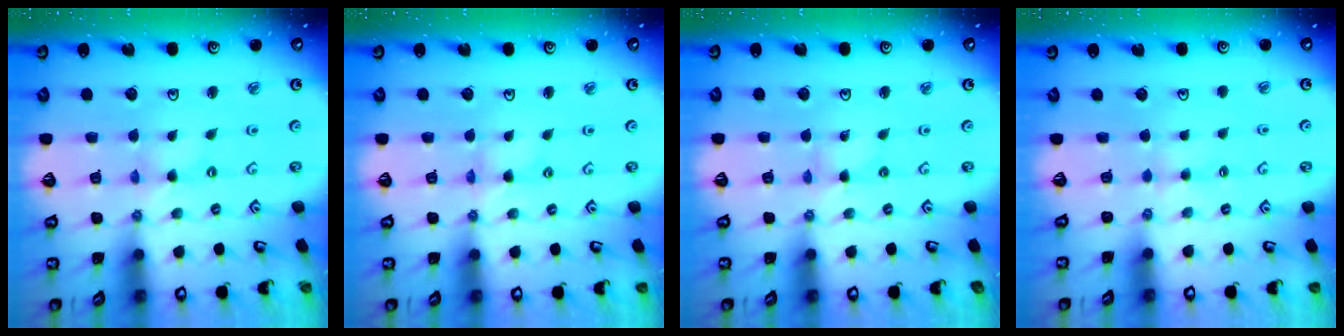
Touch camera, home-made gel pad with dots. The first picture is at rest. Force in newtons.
{"total": 1.7, "press": 1.7, "slide": 0.3}
{"total": 0.0}
{"total": 2.0, "press": 2.0, "slide": 0.4}